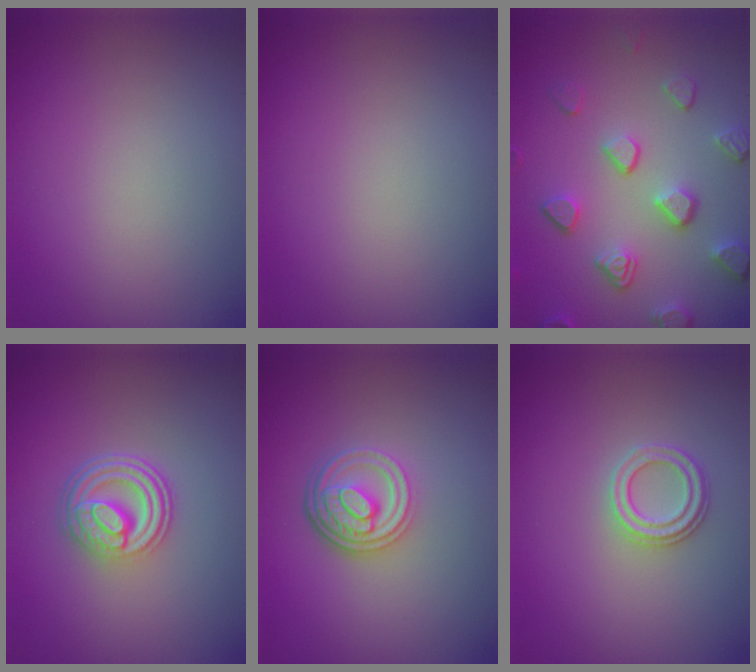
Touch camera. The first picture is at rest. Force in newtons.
{"total": 0.0}
{"total": 4.1, "press": 3.6, "slide": 2.0}
{"total": 4.9, "press": 3.6, "slide": 3.3}
{"total": 4.5, "press": 3.4, "slide": 3.0}
{"total": 2.3, "press": 2.1, "slide": 1.0}